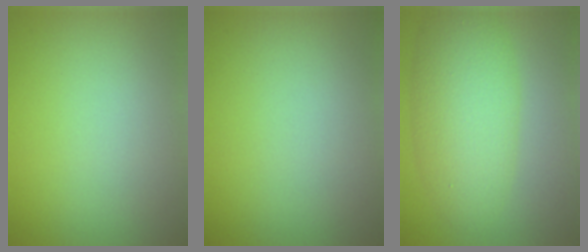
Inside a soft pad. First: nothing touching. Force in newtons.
{"total": 0.0}
{"total": 6.1, "press": 6.1, "slide": 0.2}